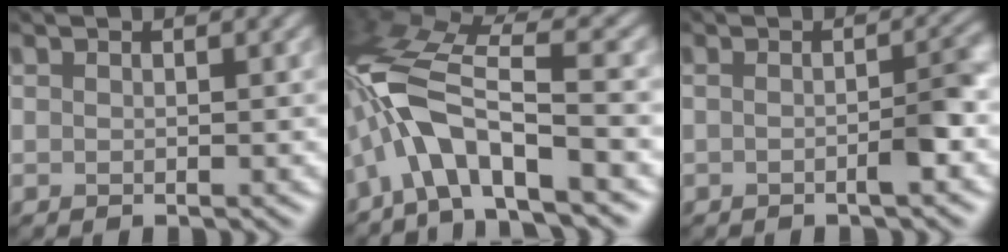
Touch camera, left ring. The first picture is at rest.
{"total": 8.3, "force": [-4.3, 2.2, 6.8], "torque": [-0.141, 0.020, -0.095]}
{"total": 2.7, "force": [-1.3, 0.6, 2.3], "torque": [-0.033, 0.003, -0.026]}